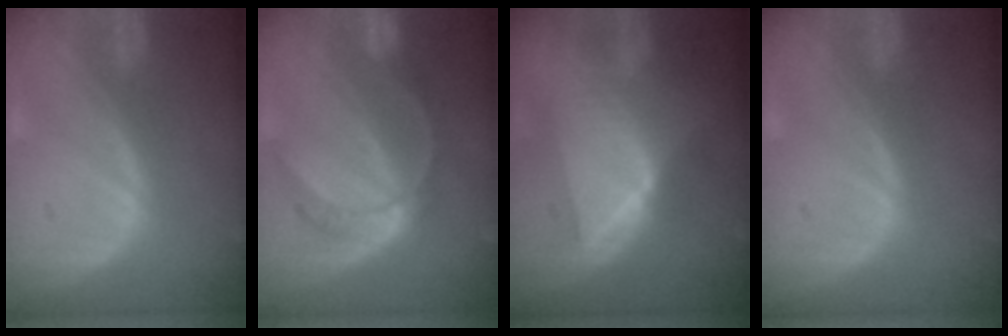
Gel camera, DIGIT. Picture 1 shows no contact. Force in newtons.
{"total": 7.7, "press": 6.4, "slide": 4.3}
{"total": 8.8, "press": 8.8, "slide": 0.5}
{"total": 0.0}